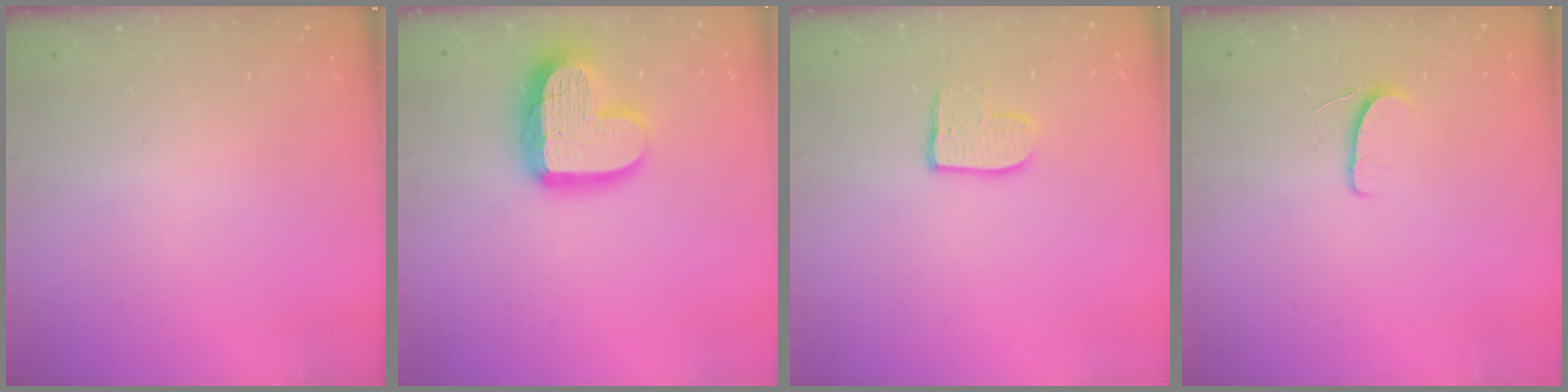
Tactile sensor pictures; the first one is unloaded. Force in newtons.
{"total": 18.3, "press": 18.2, "slide": 1.9}
{"total": 8.0, "press": 8.0, "slide": 0.7}
{"total": 6.4, "press": 6.4, "slide": 0.5}